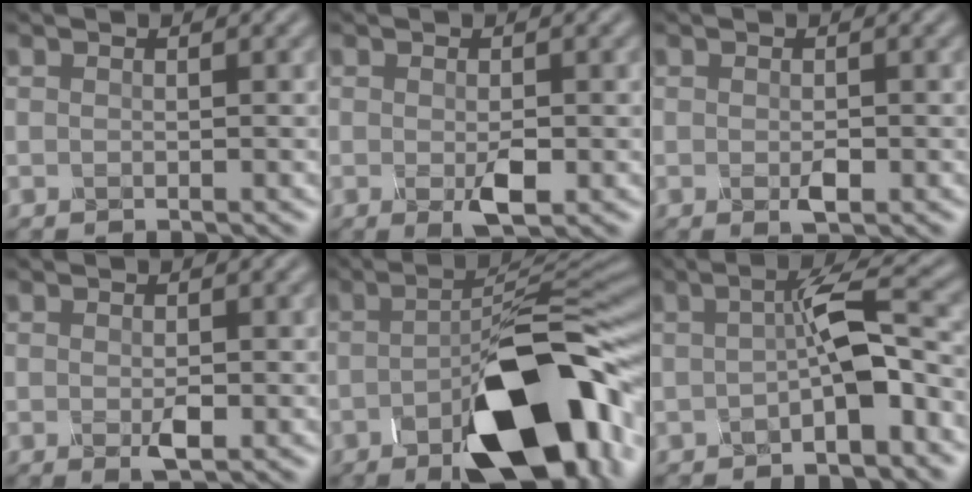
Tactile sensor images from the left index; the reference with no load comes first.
{"total": 2.7, "force": [-0.7, 1.2, 2.3], "torque": [-0.049, -0.003, -0.011]}
{"total": 1.5, "force": [-0.4, 0.7, 1.3], "torque": [-0.025, 0.000, -0.006]}
{"total": 1.9, "force": [-0.4, 0.9, 1.7], "torque": [-0.035, -0.001, -0.006]}
{"total": 13.5, "force": [-5.8, 5.2, 11.0], "torque": [-0.161, -0.001, -0.089]}
{"total": 4.8, "force": [-1.3, 0.8, 4.6], "torque": [-0.075, 0.023, -0.028]}